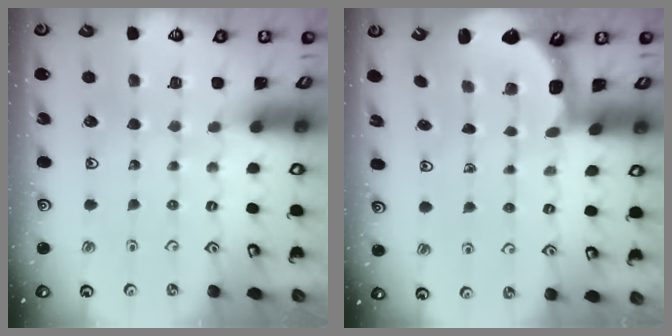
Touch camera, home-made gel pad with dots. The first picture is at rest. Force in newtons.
{"total": 2.5, "press": 2.1, "slide": 1.3}